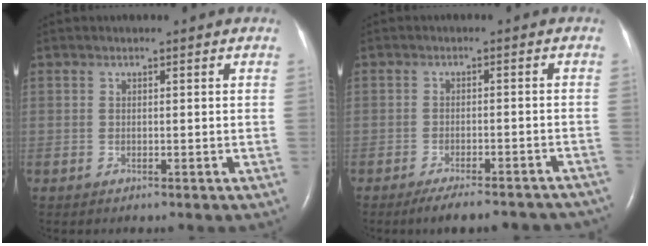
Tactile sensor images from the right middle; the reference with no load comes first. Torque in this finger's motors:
{"motor_torque": [0.68, -0.69, 0.04, 0.02]}